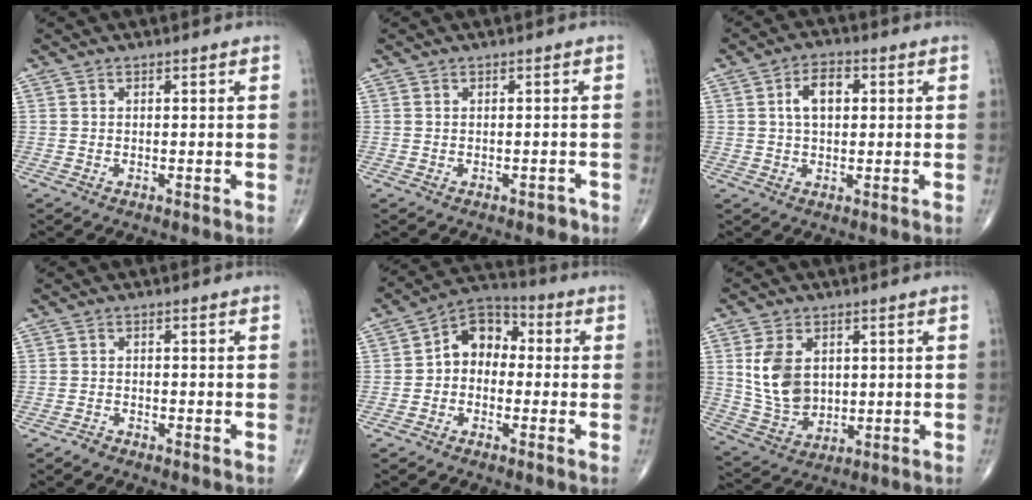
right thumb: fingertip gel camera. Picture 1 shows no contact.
{"total": 1.2, "force": [-0.8, 0.7, 0.6], "torque": [-0.006, 0.005, -0.009]}
{"total": 6.2, "force": [1.3, 3.7, 4.8], "torque": [-0.074, 0.011, 0.016]}
{"total": 1.2, "force": [-1.1, 0.5, 0.2], "torque": [-0.008, 0.003, -0.022]}
{"total": 8.5, "force": [-0.4, 6.5, 5.5], "torque": [-0.052, 0.033, -0.031]}
{"total": 10.3, "force": [2.0, 7.3, 7.0], "torque": [-0.114, -0.010, 0.052]}